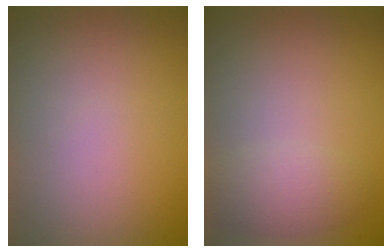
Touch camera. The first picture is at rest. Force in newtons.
{"total": 2.5, "press": 2.5, "slide": 0.1}